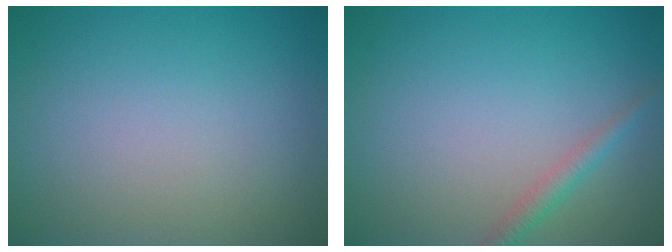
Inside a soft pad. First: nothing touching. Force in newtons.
{"total": 1.6, "press": 1.6, "slide": 0.1}